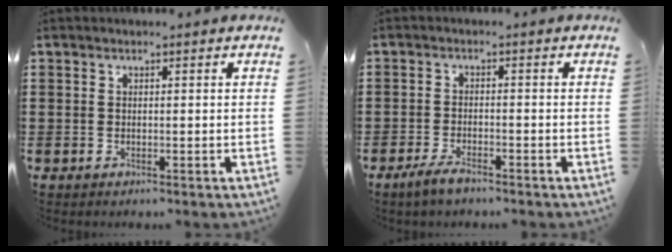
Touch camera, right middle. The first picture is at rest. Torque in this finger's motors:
{"motor_torque": [2.14, 0.00, 0.12, 0.08]}